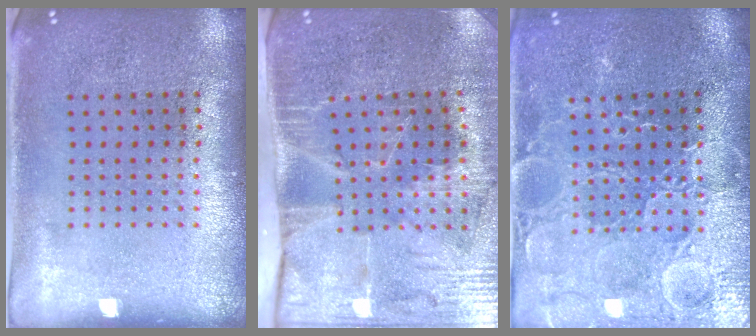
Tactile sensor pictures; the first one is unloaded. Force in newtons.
{"total": 4.3, "press": 3.6, "slide": 2.4}
{"total": 3.8, "press": 3.7, "slide": 0.8}